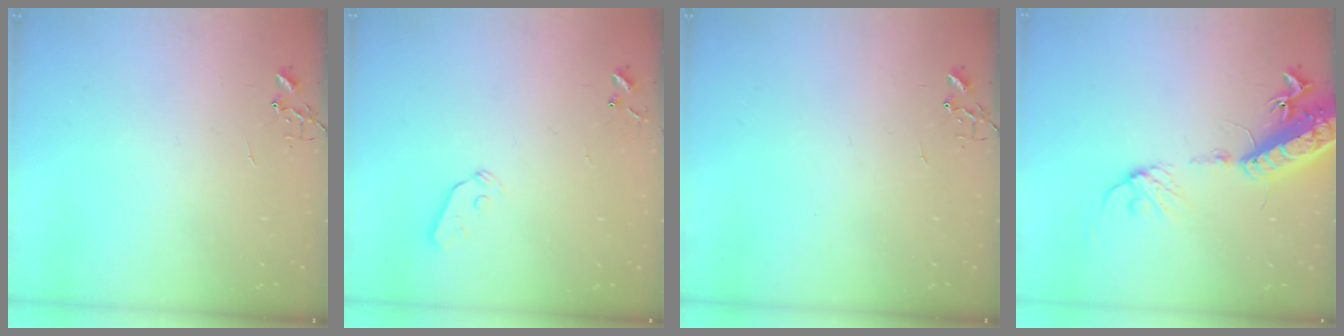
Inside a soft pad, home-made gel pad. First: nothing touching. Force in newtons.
{"total": 3.7, "press": 3.6, "slide": 0.7}
{"total": 0.0}
{"total": 17.9, "press": 17.4, "slide": 4.2}